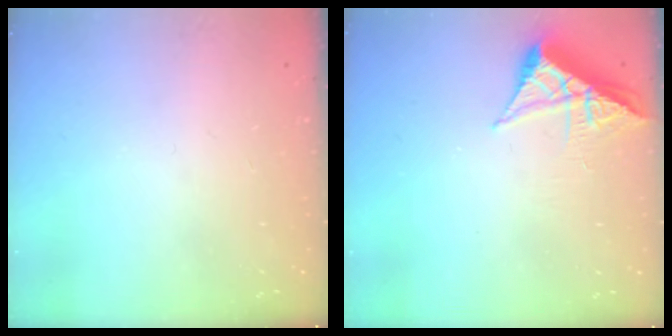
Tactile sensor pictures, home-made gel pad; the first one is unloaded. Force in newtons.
{"total": 6.3, "press": 6.2, "slide": 0.9}